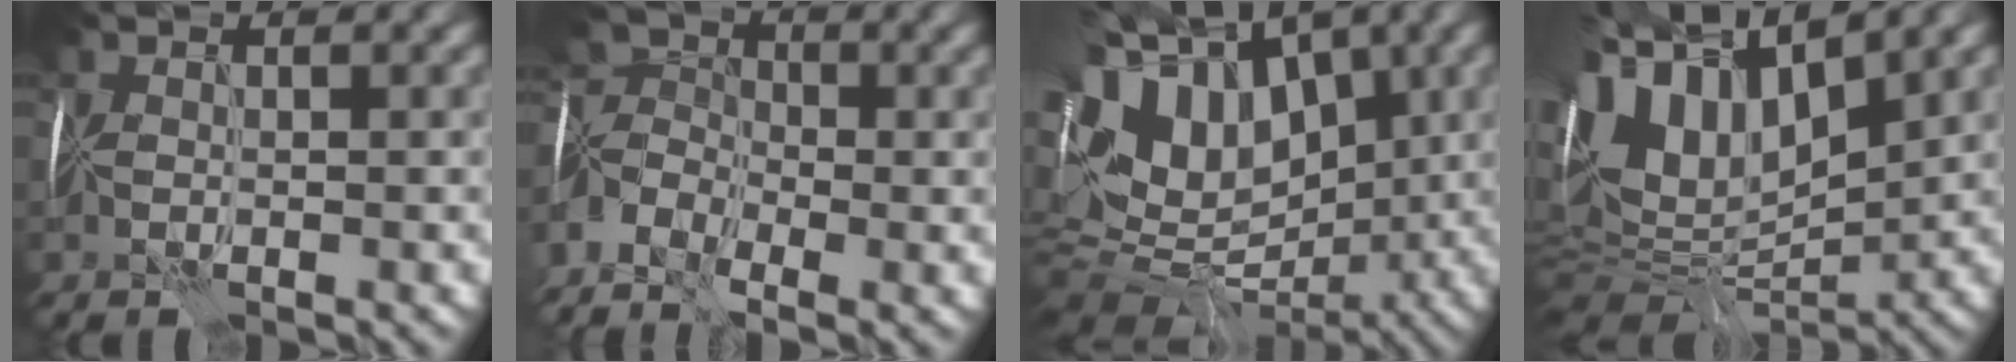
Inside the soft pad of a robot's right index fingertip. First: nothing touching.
{"total": 7.3, "force": [-4.0, 4.2, 4.4], "torque": [-0.104, -0.004, -0.089]}
{"total": 14.3, "force": [2.5, 10.3, 9.6], "torque": [-0.166, 0.020, 0.062]}
{"total": 13.2, "force": [4.9, 7.0, 10.0], "torque": [-0.219, 0.034, 0.077]}